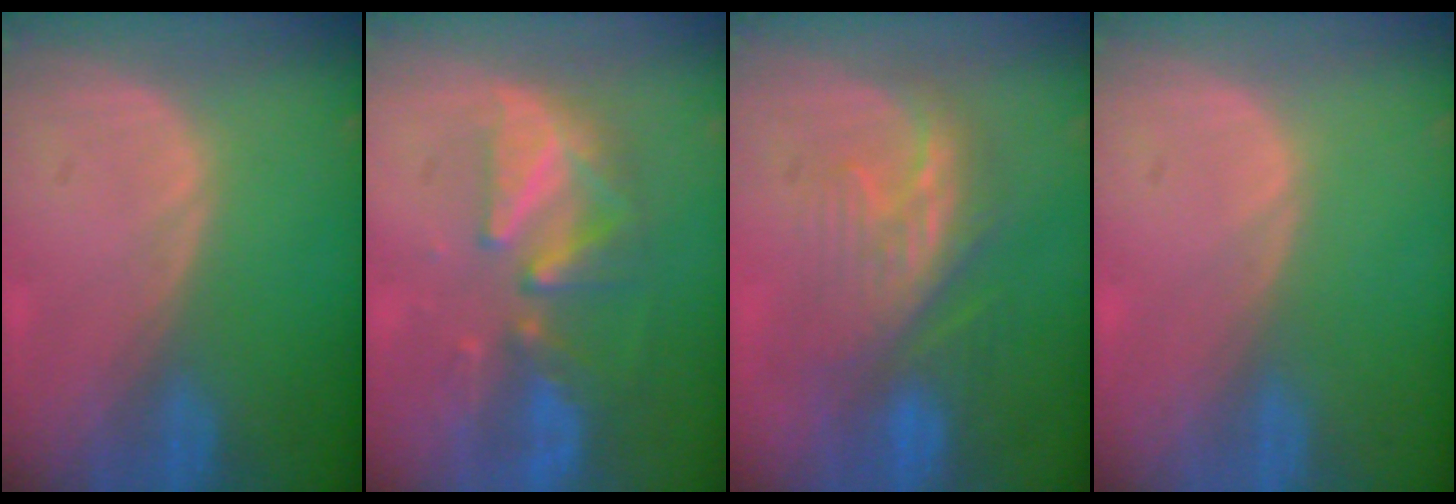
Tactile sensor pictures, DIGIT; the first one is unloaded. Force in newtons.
{"total": 8.5, "press": 8.0, "slide": 2.6}
{"total": 8.0, "press": 7.9, "slide": 1.5}
{"total": 0.0}